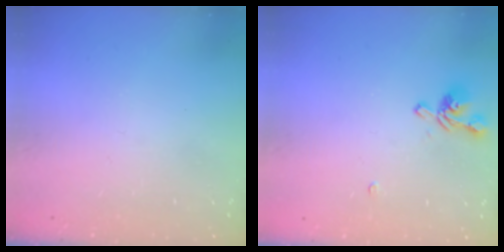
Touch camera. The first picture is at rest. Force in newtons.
{"total": 0.9, "press": 0.0, "slide": 0.9}